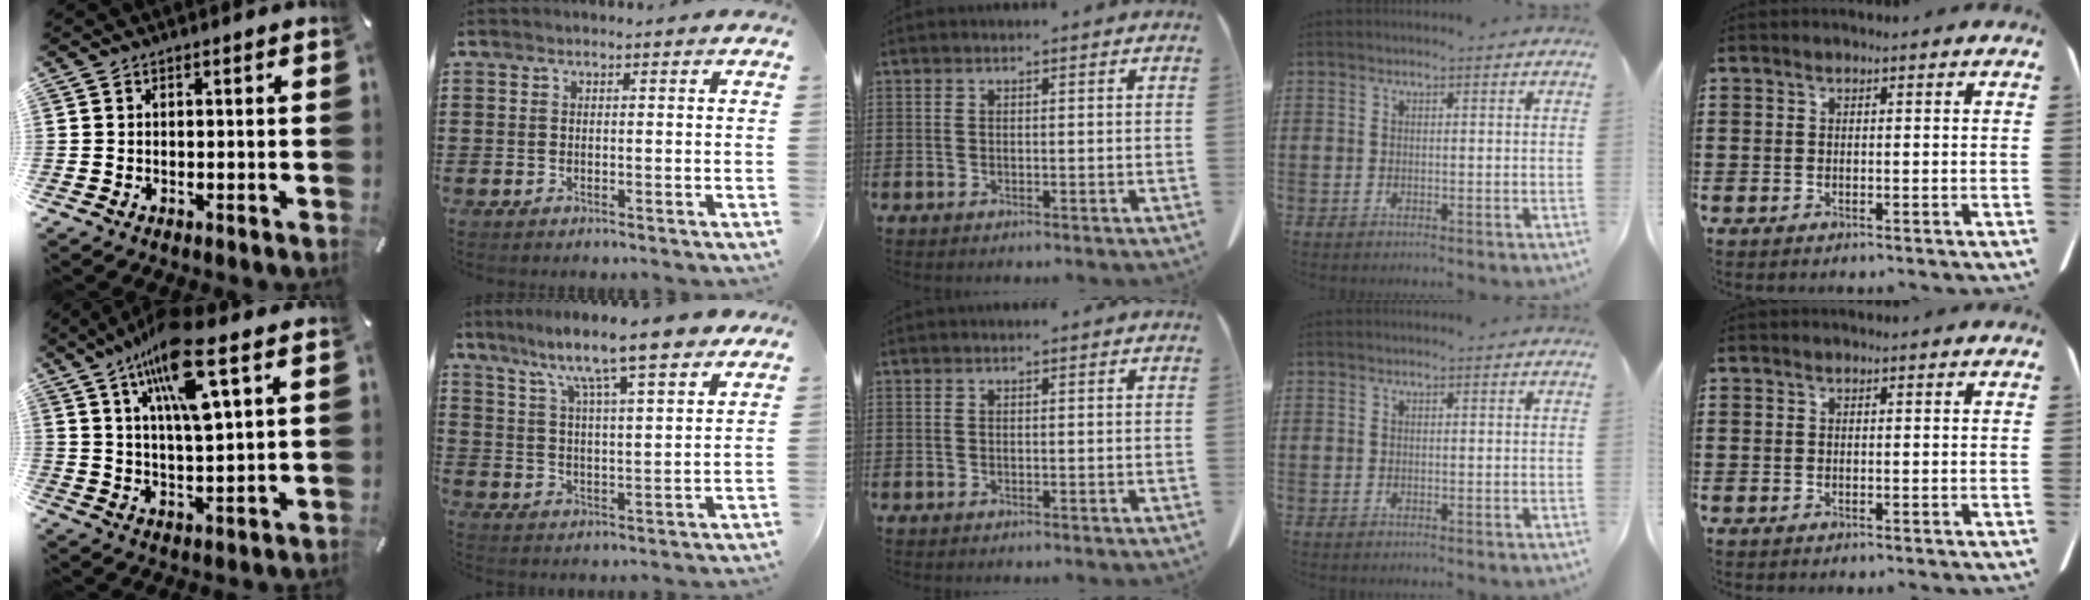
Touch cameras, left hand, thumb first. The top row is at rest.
{"thumb": {"total": 15.1, "force": [8.4, 3.5, 12.0], "torque": [-0.230, -0.024, 0.137]}, "index": {"total": 9.5, "force": [7.8, 0.9, 5.5], "torque": [-0.120, -0.046, 0.125]}}